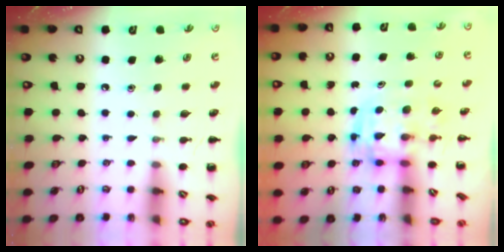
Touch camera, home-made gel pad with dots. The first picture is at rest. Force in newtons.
{"total": 3.0, "press": 3.0, "slide": 0.5}